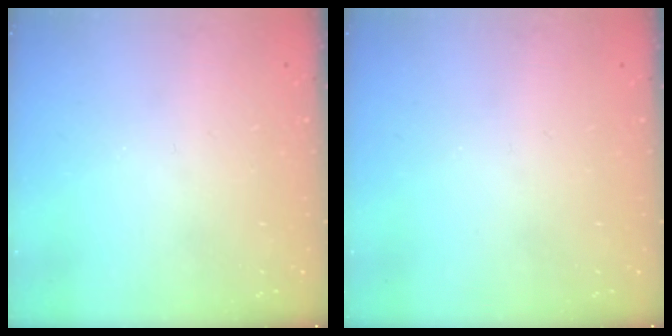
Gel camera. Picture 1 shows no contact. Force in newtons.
{"total": 0.0}